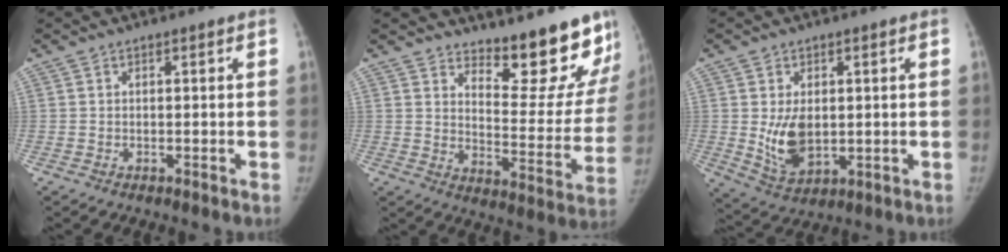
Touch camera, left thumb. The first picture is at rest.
{"total": 17.0, "force": [14.3, 4.9, 7.6], "torque": [-0.049, -0.137, 0.187]}
{"total": 8.3, "force": [0.3, 5.3, 6.4], "torque": [-0.099, -0.016, 0.022]}